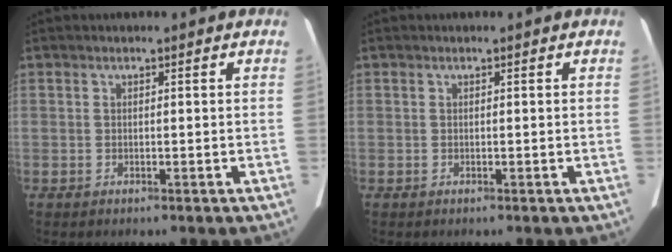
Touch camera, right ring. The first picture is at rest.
{"total": 0.0}